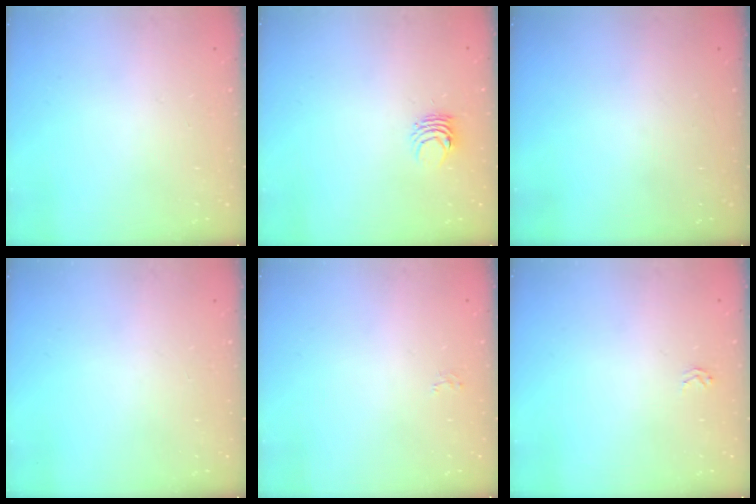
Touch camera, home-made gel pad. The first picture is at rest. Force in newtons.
{"total": 4.2, "press": 4.2, "slide": 0.4}
{"total": 0.0}
{"total": 0.0}
{"total": 2.6, "press": 2.6, "slide": 0.2}
{"total": 1.6, "press": 1.6, "slide": 0.2}